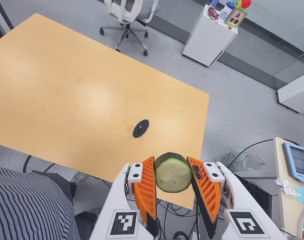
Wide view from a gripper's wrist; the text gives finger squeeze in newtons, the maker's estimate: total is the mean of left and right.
{"total": 11.5, "left": 13.0, "right": 10.0}